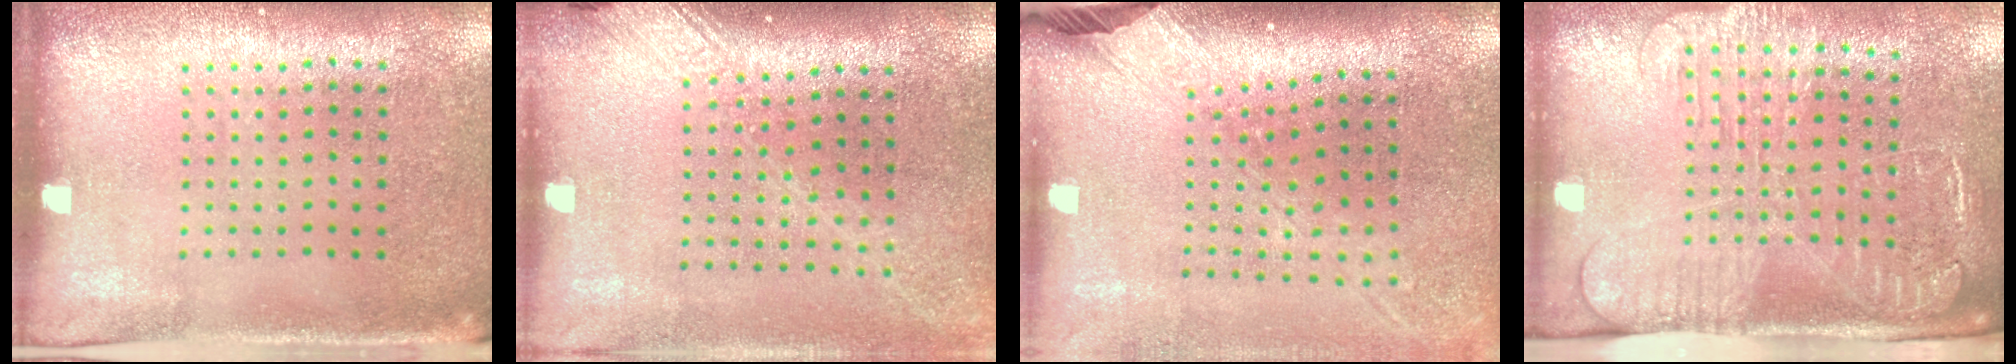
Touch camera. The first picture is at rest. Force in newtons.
{"total": 2.0, "press": 1.5, "slide": 1.3}
{"total": 2.6, "press": 1.9, "slide": 1.7}
{"total": 2.6, "press": 2.1, "slide": 1.5}